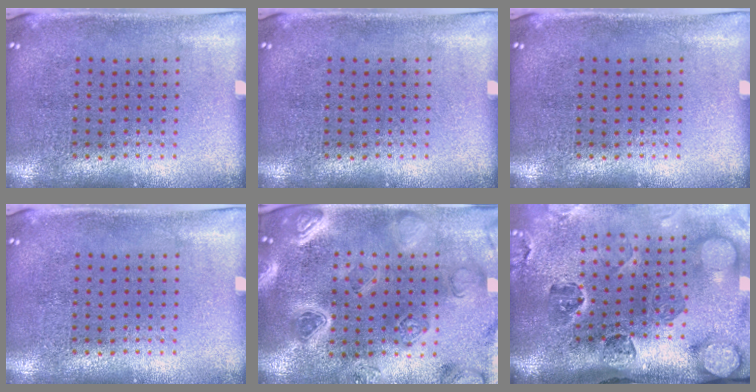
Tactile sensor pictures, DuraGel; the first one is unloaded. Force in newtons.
{"total": 0.0}
{"total": 0.0}
{"total": 0.0}
{"total": 2.7, "press": 2.6, "slide": 0.4}
{"total": 4.7, "press": 3.4, "slide": 3.3}